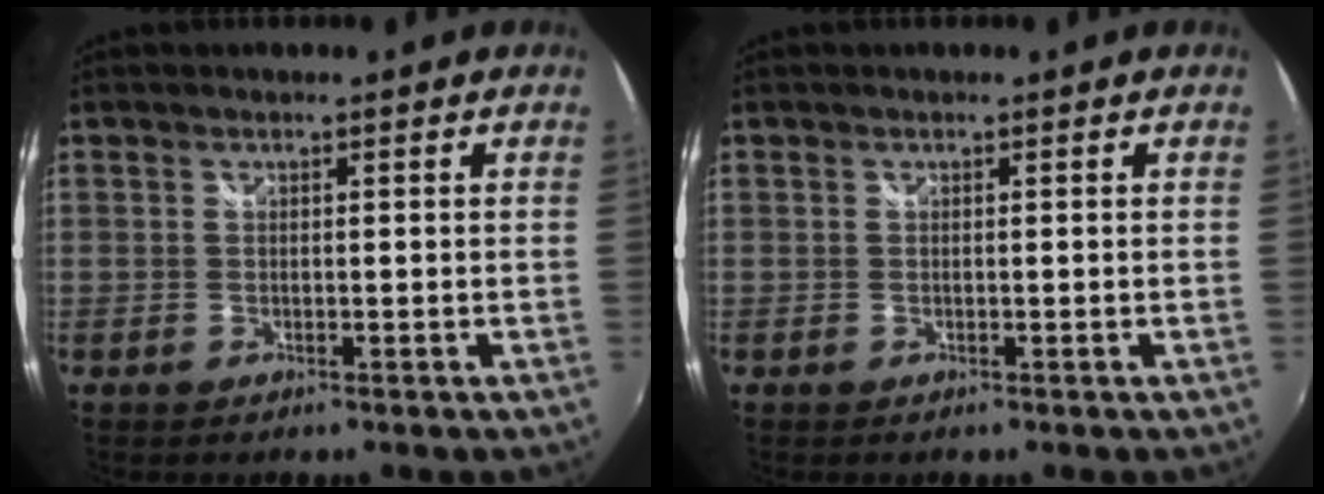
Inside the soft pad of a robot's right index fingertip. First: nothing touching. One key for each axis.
{"total": 0.0}